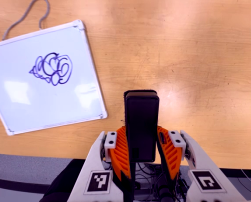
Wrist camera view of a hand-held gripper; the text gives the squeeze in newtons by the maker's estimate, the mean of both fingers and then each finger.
{"total": 5.5, "left": 3.9, "right": 7.2}